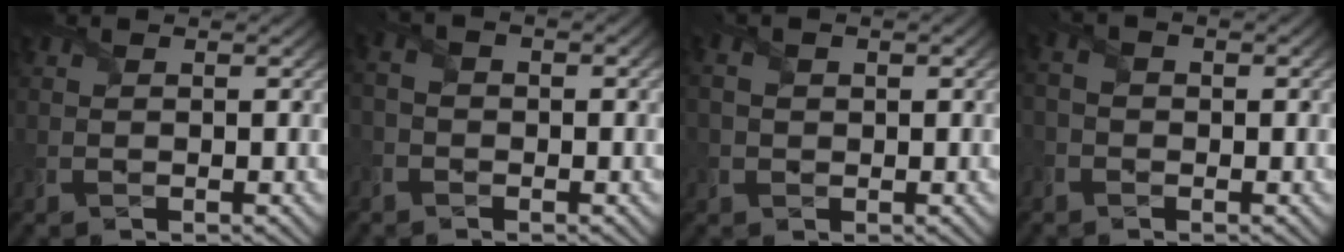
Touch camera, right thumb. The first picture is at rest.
{"total": 2.2, "force": [-1.0, 1.4, 1.4], "torque": [-0.031, 0.006, -0.021]}
{"total": 2.6, "force": [0.1, 1.8, 1.9], "torque": [-0.045, 0.001, 0.002]}
{"total": 1.9, "force": [-0.9, 1.3, 1.1], "torque": [-0.025, 0.005, -0.021]}